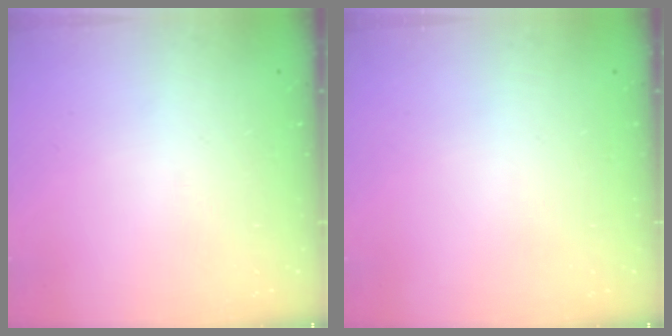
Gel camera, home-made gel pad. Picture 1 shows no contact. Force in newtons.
{"total": 0.0}